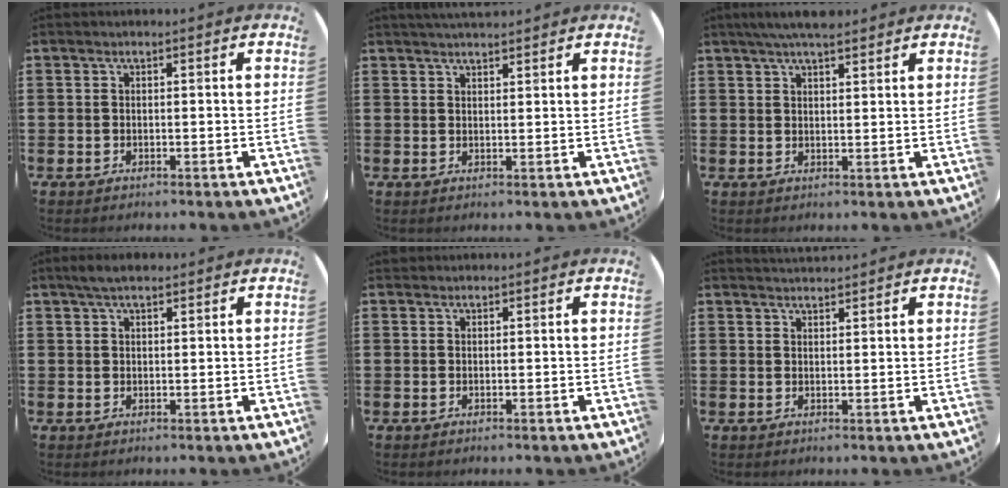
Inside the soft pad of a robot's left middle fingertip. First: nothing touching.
{"total": 2.0, "force": [2.0, 0.2, 0.3], "torque": [-0.008, 0.000, 0.037]}
{"total": 4.4, "force": [3.8, 0.8, 2.1], "torque": [-0.048, -0.002, 0.068]}
{"total": 2.5, "force": [1.9, 0.8, 1.4], "torque": [-0.023, 0.004, 0.033]}
{"total": 0.0}
{"total": 1.7, "force": [1.7, 0.2, -0.1], "torque": [0.000, -0.003, 0.032]}